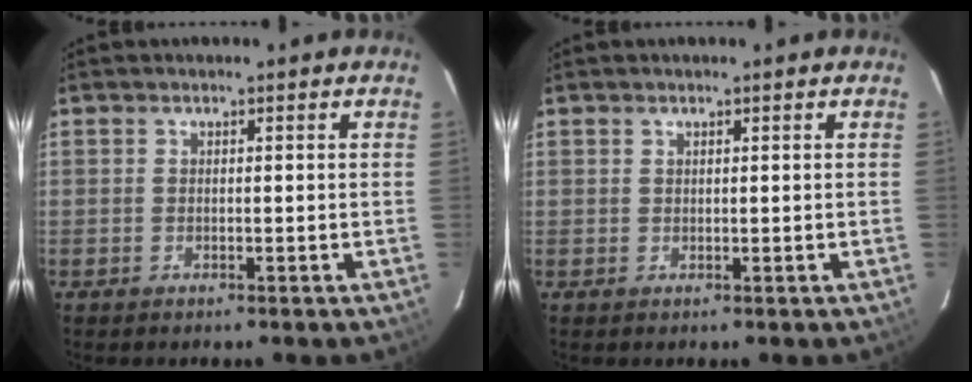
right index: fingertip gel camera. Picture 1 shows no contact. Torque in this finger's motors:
{"motor_torque": [-0.41, 0.13, -0.68, -0.21]}